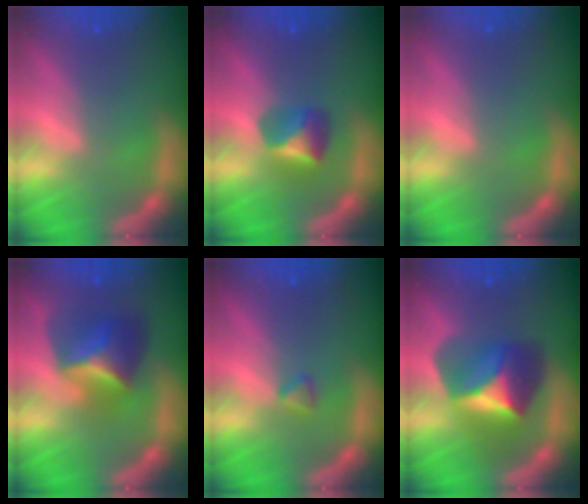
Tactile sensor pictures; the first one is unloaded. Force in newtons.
{"total": 2.9}
{"total": 0.0}
{"total": 5.4}
{"total": 0.9}
{"total": 6.4}